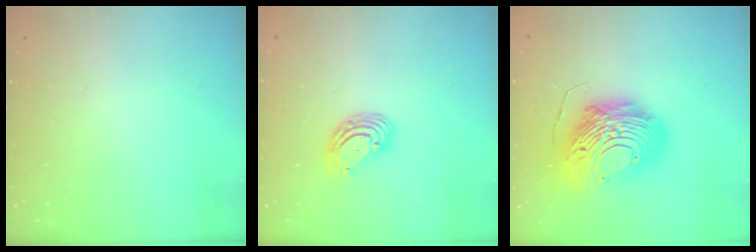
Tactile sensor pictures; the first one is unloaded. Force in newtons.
{"total": 7.3, "press": 7.2, "slide": 1.3}
{"total": 19.8, "press": 19.7, "slide": 1.9}